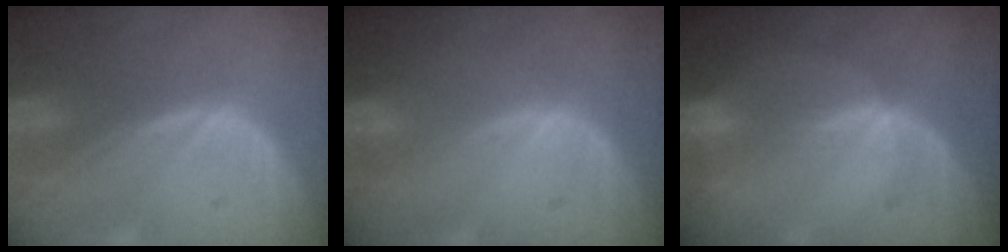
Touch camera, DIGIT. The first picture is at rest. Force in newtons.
{"total": 0.0}
{"total": 1.7, "press": 1.3, "slide": 1.1}